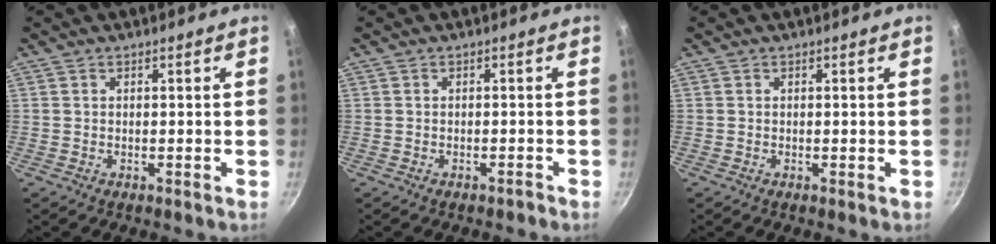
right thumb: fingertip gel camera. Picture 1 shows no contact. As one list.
[{"total": 0.8, "force": [-0.7, 0.2, 0.2], "torque": [-0.004, 0.013, -0.005]}, {"total": 0.0}]